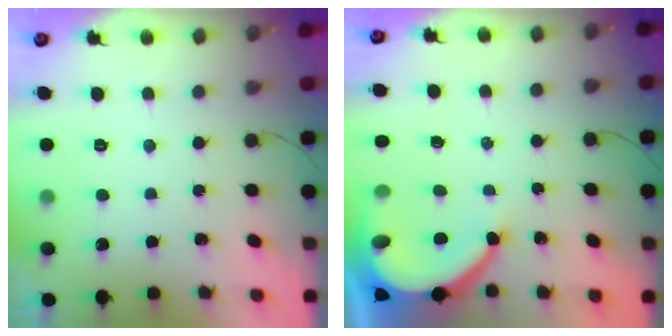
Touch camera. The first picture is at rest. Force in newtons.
{"total": 9.0, "press": 8.9, "slide": 0.9}